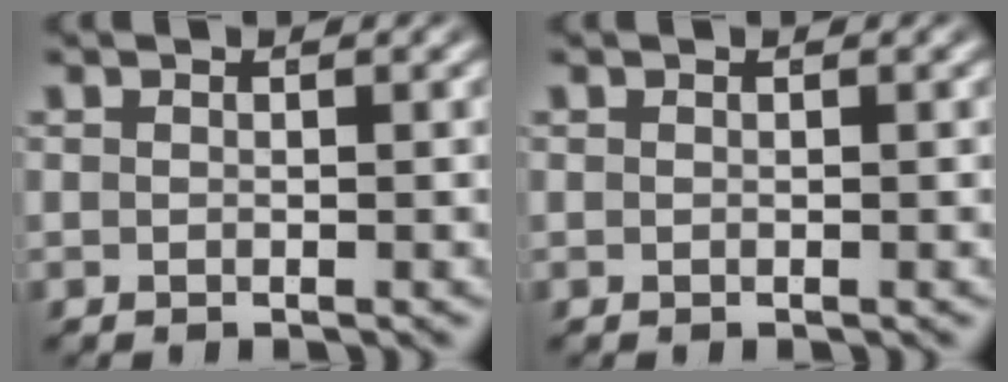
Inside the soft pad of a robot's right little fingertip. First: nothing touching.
{"total": 0.0}